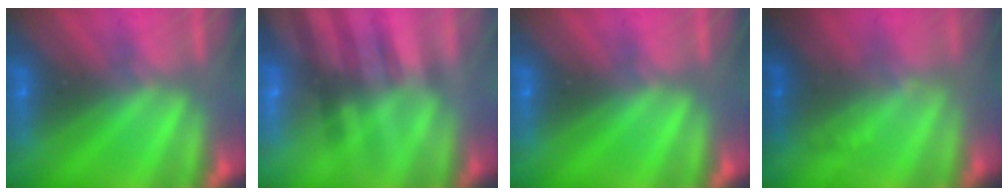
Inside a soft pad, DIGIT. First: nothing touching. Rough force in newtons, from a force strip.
{"total": 2.4}
{"total": 0.0}
{"total": 2.0}